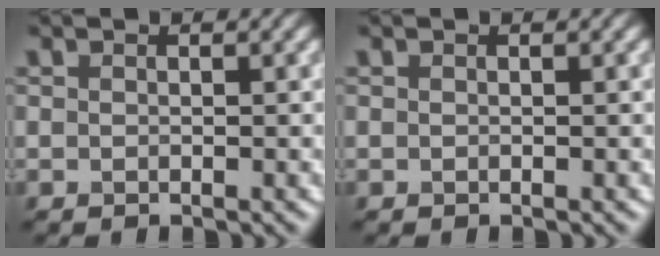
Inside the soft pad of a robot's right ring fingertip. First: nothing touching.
{"total": 0.0}